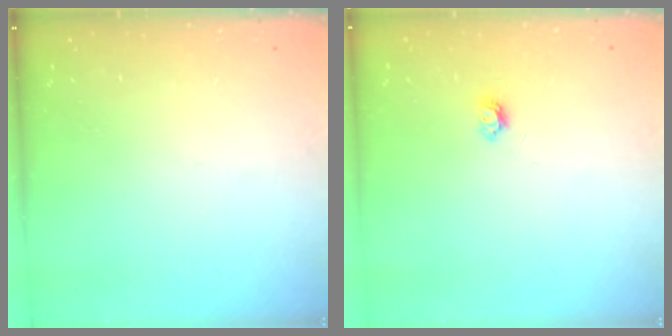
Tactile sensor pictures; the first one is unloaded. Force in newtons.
{"total": 3.9, "press": 3.8, "slide": 0.6}